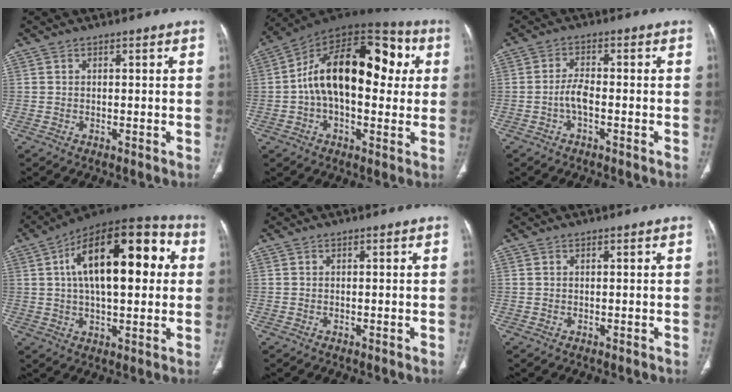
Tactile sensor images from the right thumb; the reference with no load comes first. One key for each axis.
{"total": 22.6, "fx": 2.8, "fy": 13.0, "fz": 18.3, "tx": -0.264, "ty": 0.042, "tz": 0.030}
{"total": 3.2, "fx": -1.1, "fy": 1.2, "fz": 2.8, "tx": -0.058, "ty": 0.011, "tz": -0.024}
{"total": 23.0, "fx": 4.8, "fy": 10.5, "fz": 19.9, "tx": -0.289, "ty": 0.026, "tz": 0.065}
{"total": 0.0}
{"total": 0.0}